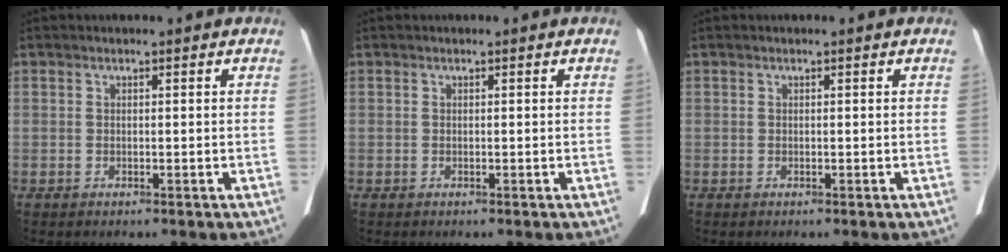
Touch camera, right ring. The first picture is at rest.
{"total": 0.0}
{"total": 0.0}